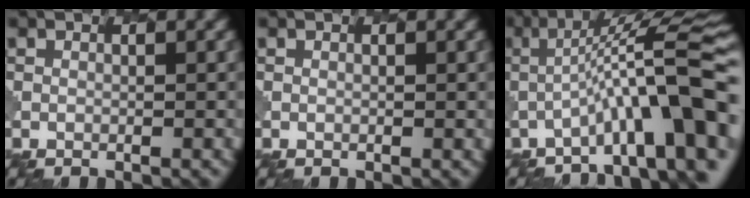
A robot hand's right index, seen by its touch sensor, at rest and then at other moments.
{"total": 0.0}
{"total": 11.5, "force": [-3.3, 2.3, 10.8], "torque": [-0.144, 0.027, -0.047]}